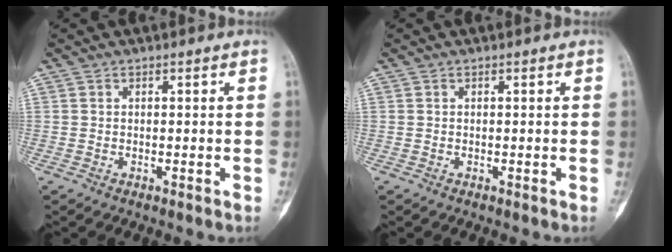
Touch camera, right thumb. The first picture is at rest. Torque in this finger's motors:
{"motor_torque": [0.00, 0.00, 0.09, -0.04, 0.01]}